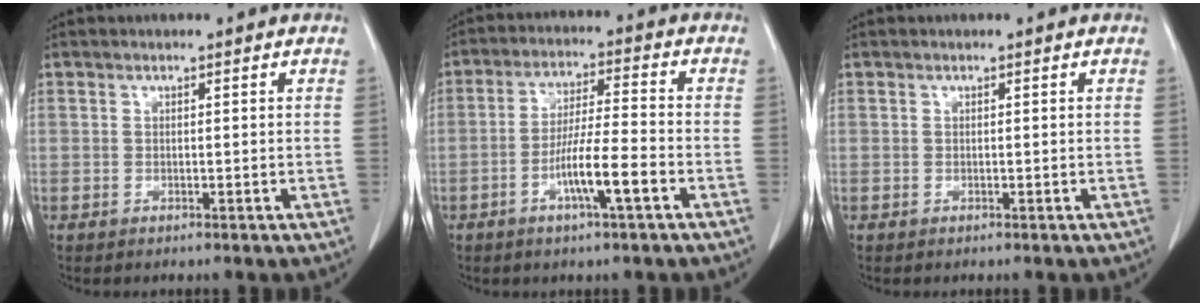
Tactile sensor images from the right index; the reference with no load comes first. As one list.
[{"total": 8.4, "force": [-3.5, 0.3, 7.7], "torque": [-0.142, -0.002, -0.064]}, {"total": 0.0}]